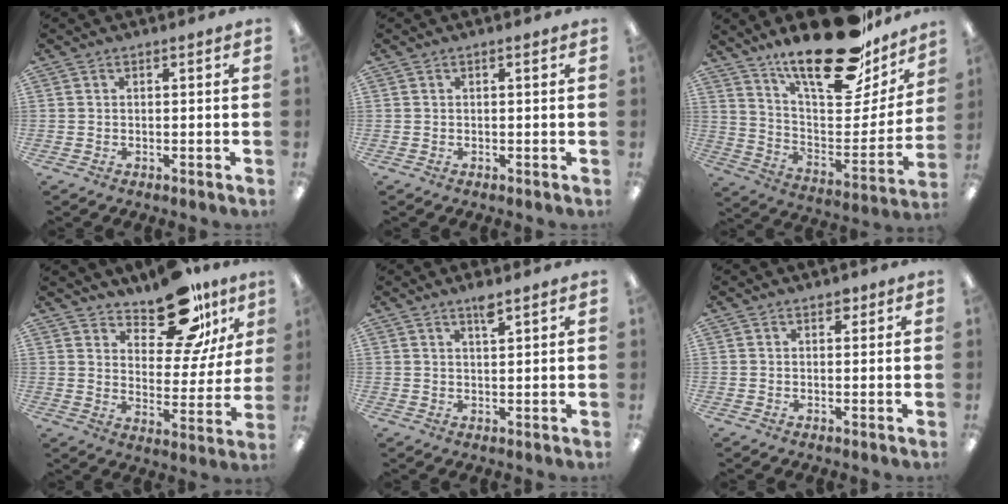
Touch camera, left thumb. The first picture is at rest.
{"total": 0.0}
{"total": 25.8, "force": [19.9, 8.8, 13.9], "torque": [-0.202, -0.136, 0.334]}
{"total": 16.9, "force": [12.6, 7.4, 8.6], "torque": [-0.115, -0.083, 0.217]}
{"total": 2.9, "force": [2.2, 0.3, 1.8], "torque": [-0.034, -0.003, 0.038]}
{"total": 1.5, "force": [1.0, 1.0, 0.7], "torque": [0.001, -0.005, 0.014]}